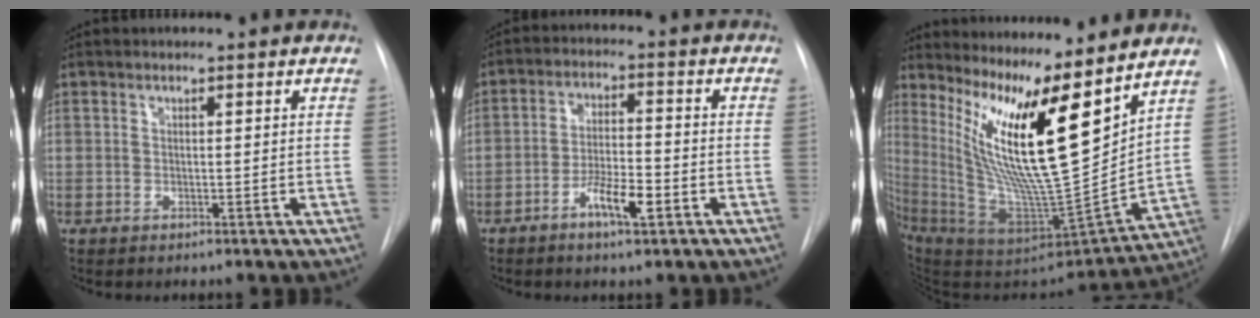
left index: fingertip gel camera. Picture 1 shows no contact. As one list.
[{"total": 6.3, "force": [-3.3, 1.4, 5.2], "torque": [-0.098, 0.000, -0.058]}, {"total": 18.1, "force": [10.7, 1.3, 14.6], "torque": [-0.261, -0.029, 0.191]}]